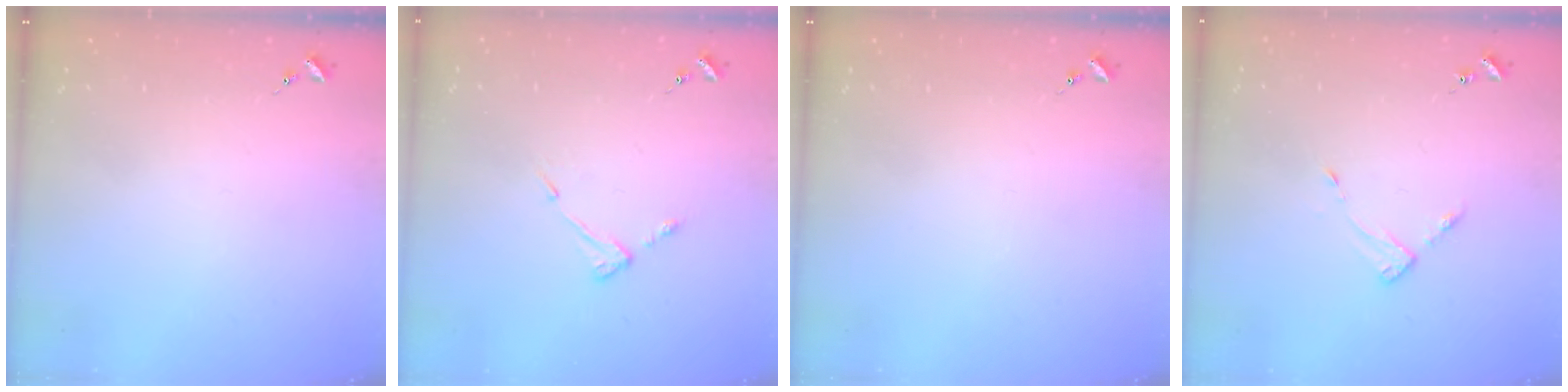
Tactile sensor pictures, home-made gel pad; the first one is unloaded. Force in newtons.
{"total": 5.2, "press": 5.1, "slide": 0.6}
{"total": 0.0}
{"total": 4.1, "press": 4.1, "slide": 0.4}